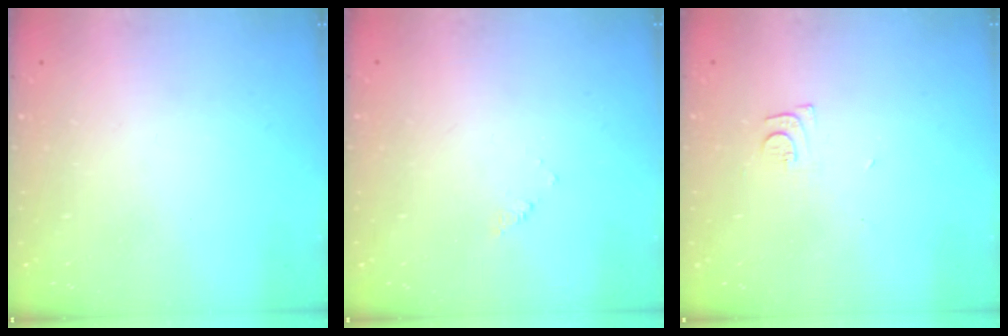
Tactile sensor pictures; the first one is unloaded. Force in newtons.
{"total": 1.7, "press": 1.6, "slide": 0.3}
{"total": 5.3, "press": 5.2, "slide": 0.6}